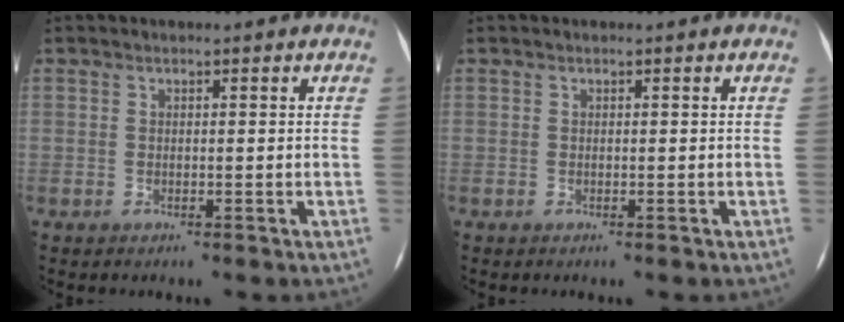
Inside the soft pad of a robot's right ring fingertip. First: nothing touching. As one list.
[{"total": 0.0}]